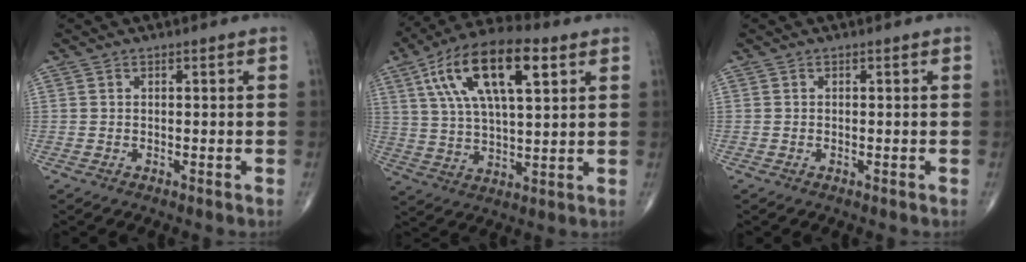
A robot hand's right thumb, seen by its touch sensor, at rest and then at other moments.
{"total": 18.6, "force": [7.5, 7.6, 15.3], "torque": [-0.267, 0.001, 0.129]}
{"total": 0.0}